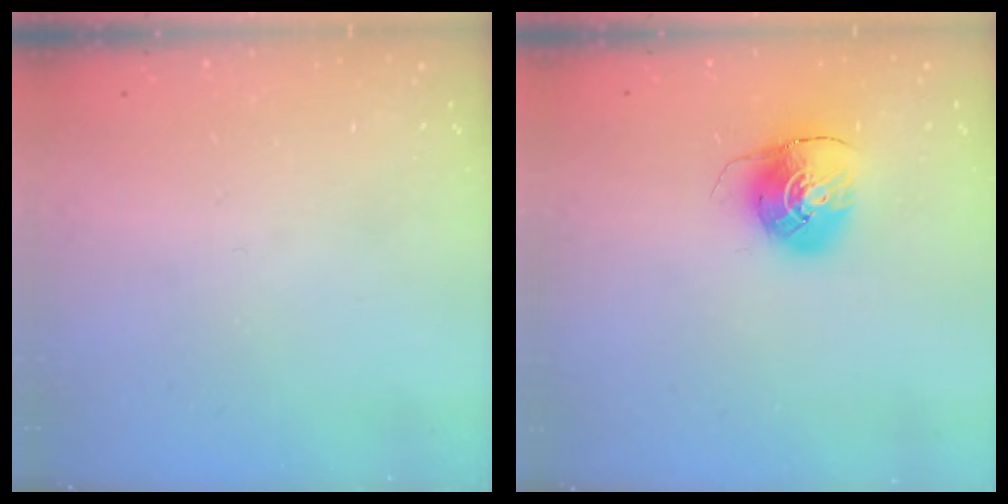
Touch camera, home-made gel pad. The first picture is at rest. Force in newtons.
{"total": 10.3, "press": 10.3, "slide": 0.4}